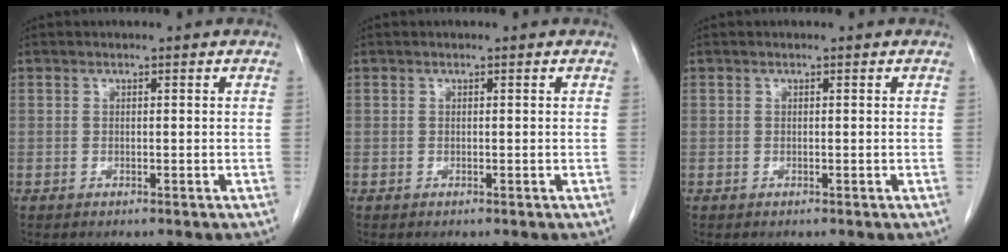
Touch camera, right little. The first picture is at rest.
{"total": 0.0}
{"total": 0.0}